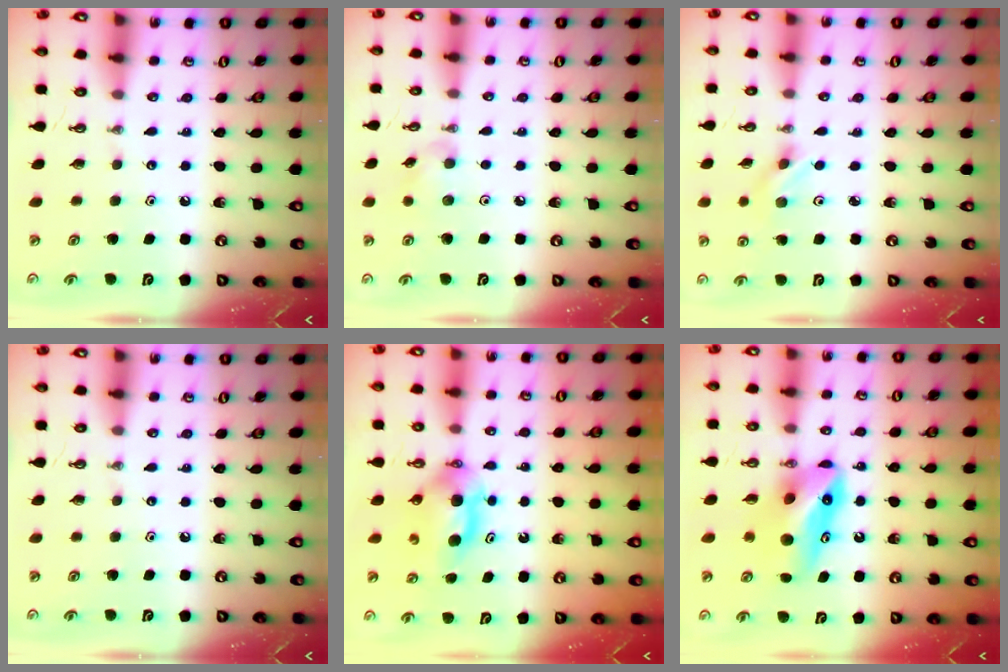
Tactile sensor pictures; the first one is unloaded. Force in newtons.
{"total": 5.6, "press": 5.6, "slide": 0.6}
{"total": 2.2, "press": 2.1, "slide": 0.7}
{"total": 0.0}
{"total": 5.8, "press": 5.4, "slide": 2.2}
{"total": 9.4, "press": 8.7, "slide": 3.6}